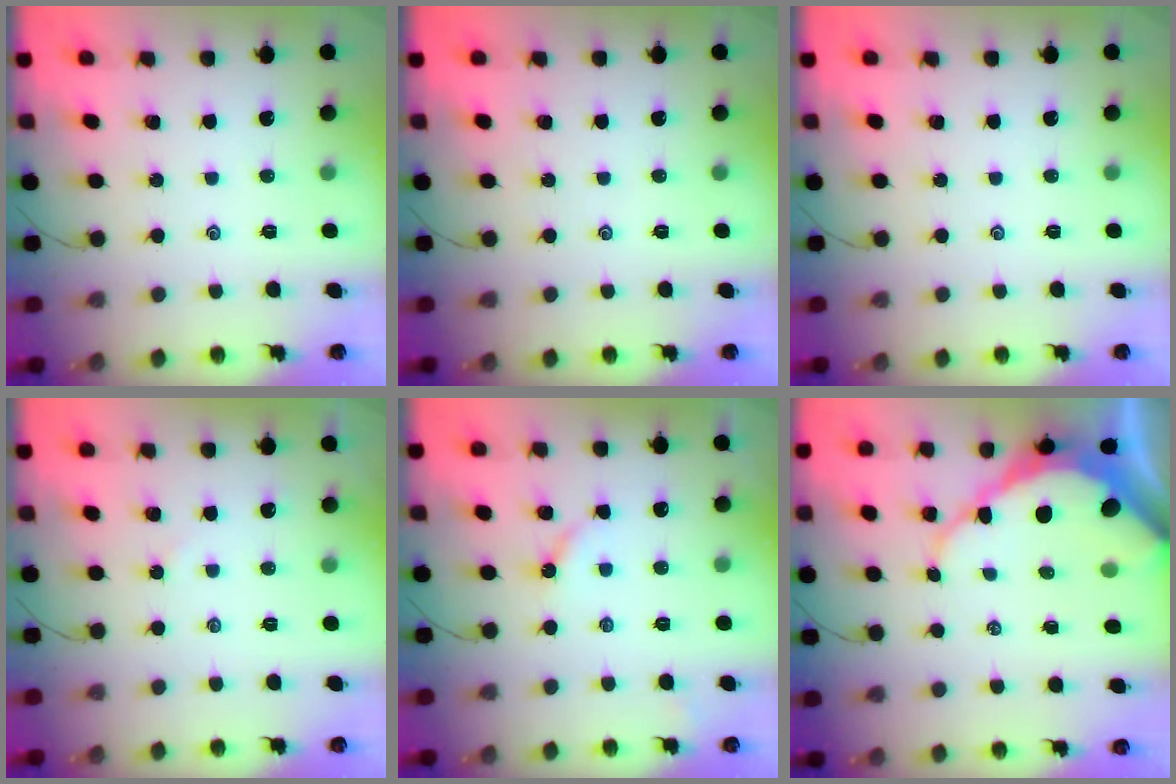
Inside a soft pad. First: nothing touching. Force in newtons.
{"total": 0.0}
{"total": 0.0}
{"total": 2.4, "press": 2.4, "slide": 0.3}
{"total": 2.9, "press": 2.8, "slide": 0.5}
{"total": 11.6, "press": 11.5, "slide": 1.2}